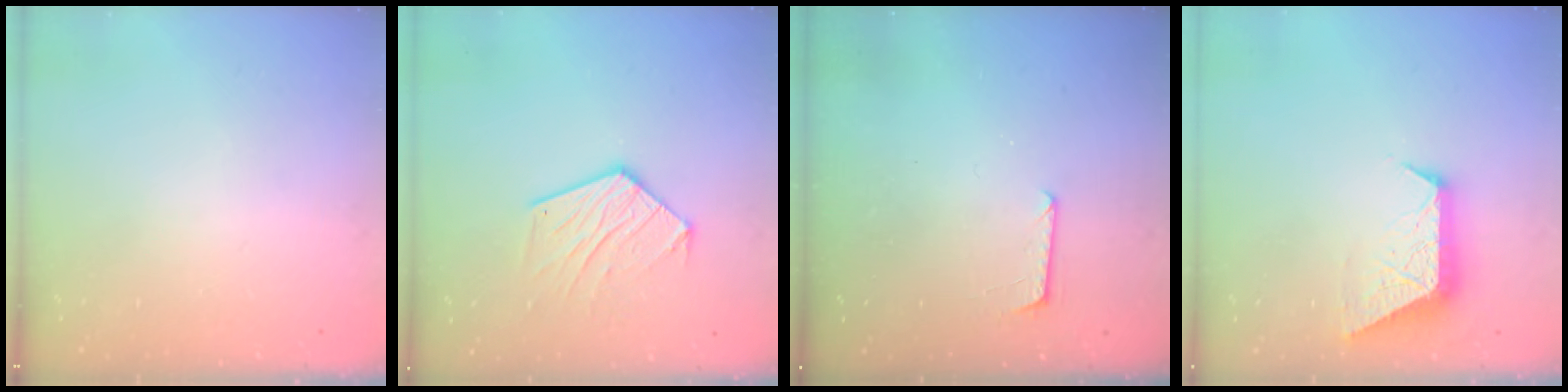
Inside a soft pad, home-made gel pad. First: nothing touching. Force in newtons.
{"total": 13.0, "press": 13.0, "slide": 0.8}
{"total": 5.9, "press": 5.9, "slide": 0.4}
{"total": 9.5, "press": 9.5, "slide": 0.2}